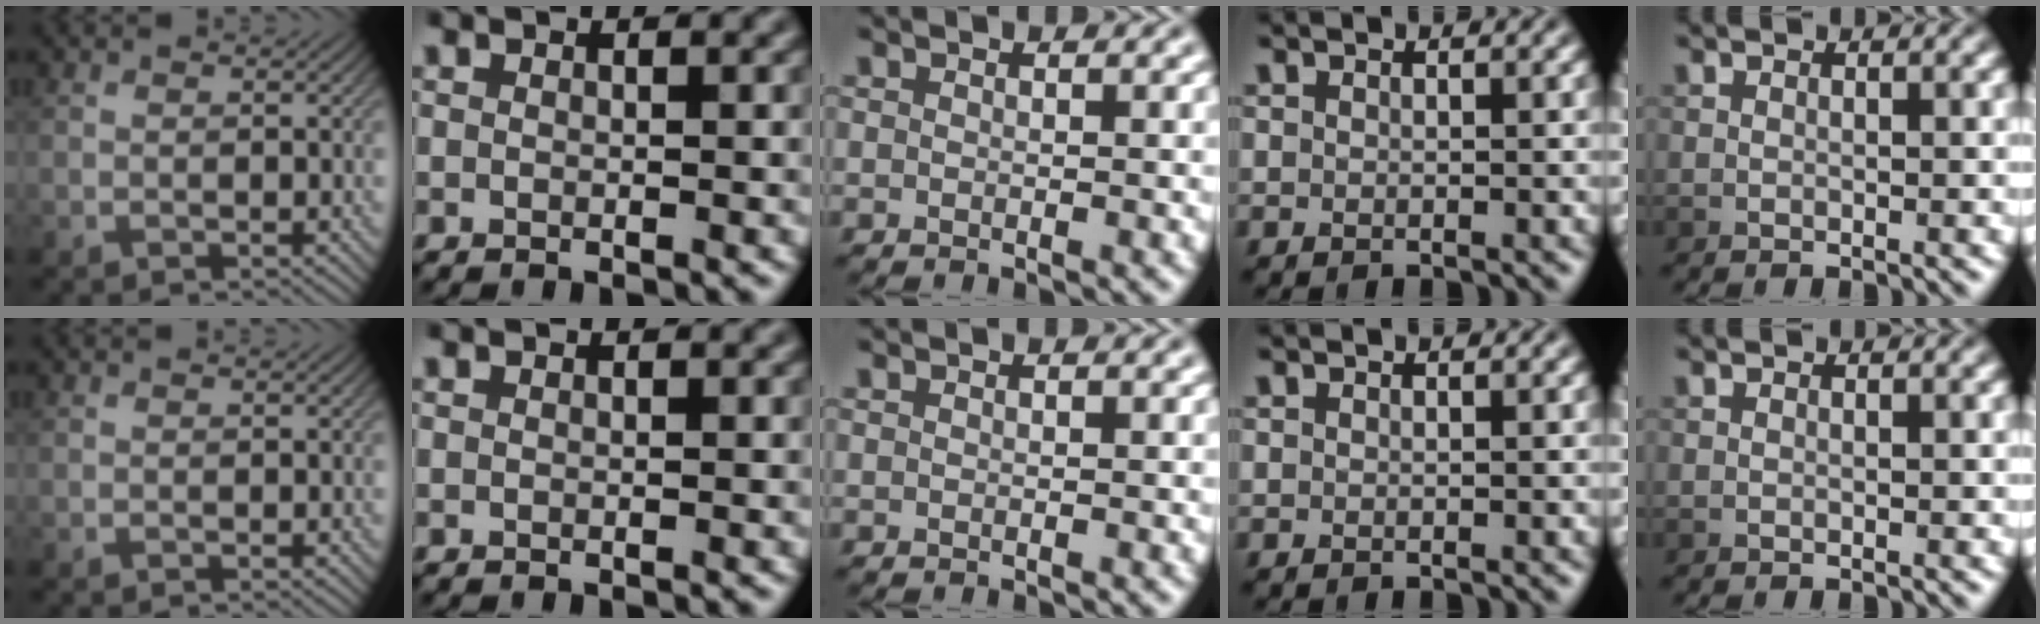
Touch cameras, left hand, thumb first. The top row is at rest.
{}